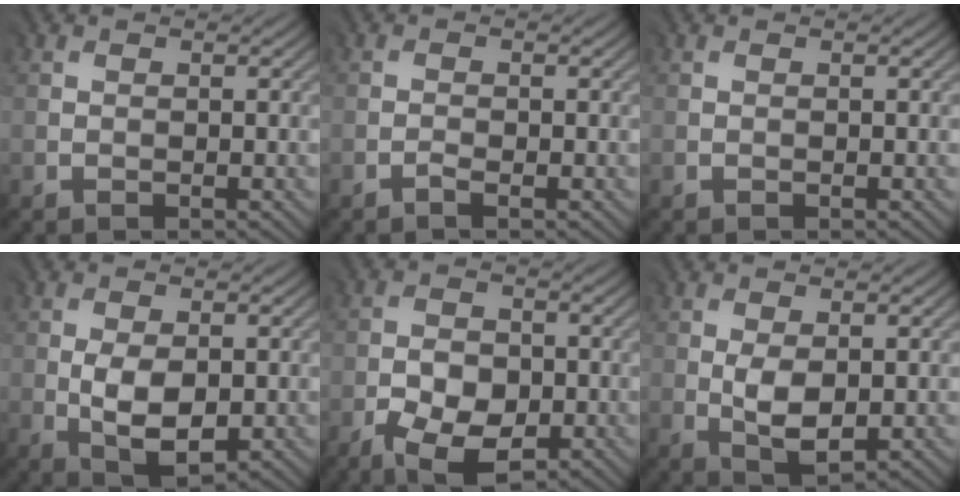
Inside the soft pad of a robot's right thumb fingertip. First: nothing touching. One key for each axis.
{"total": 0.8, "fx": -0.8, "fy": -0.2, "fz": 0.0, "tx": -0.003, "ty": -0.002, "tz": -0.015}
{"total": 0.0}
{"total": 5.8, "fx": -1.0, "fy": 3.2, "fz": 4.7, "tx": -0.096, "ty": -0.011, "tz": -0.010}
{"total": 8.0, "fx": -4.6, "fy": 4.1, "fz": 5.1, "tx": -0.102, "ty": -0.016, "tz": -0.087}
{"total": 4.2, "fx": -0.3, "fy": 2.3, "fz": 3.5, "tx": -0.080, "ty": -0.009, "tz": 0.003}